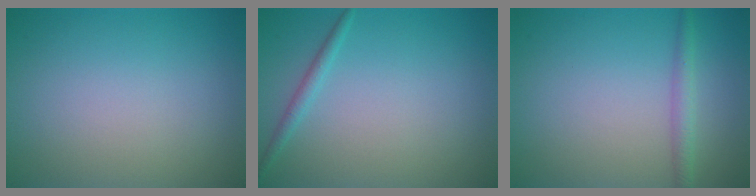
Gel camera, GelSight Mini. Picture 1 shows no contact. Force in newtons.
{"total": 1.2, "press": 1.2, "slide": 0.0}
{"total": 1.8, "press": 1.8, "slide": 0.1}